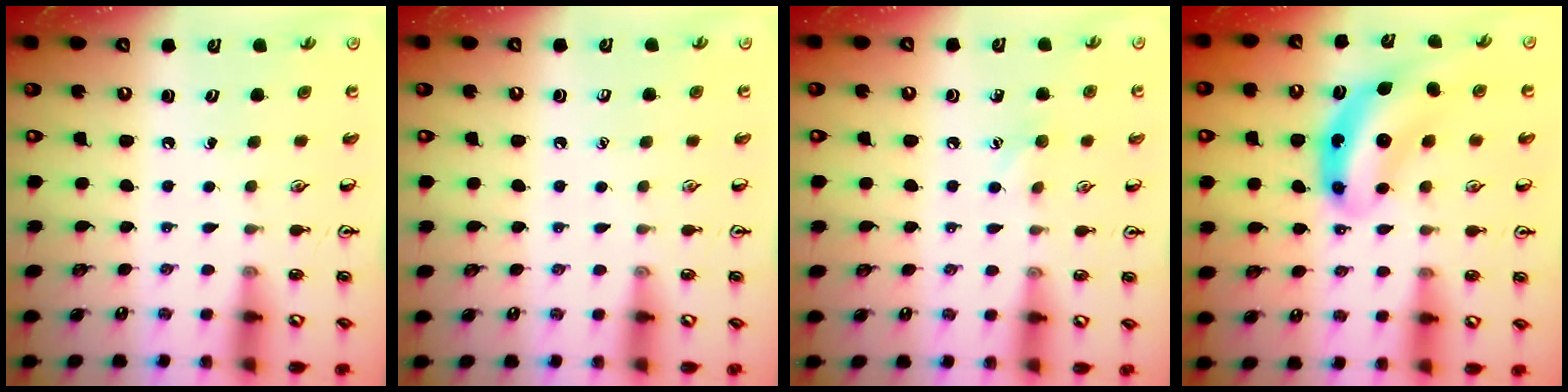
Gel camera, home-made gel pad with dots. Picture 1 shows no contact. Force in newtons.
{"total": 0.0}
{"total": 5.7, "press": 5.5, "slide": 1.5}
{"total": 8.8, "press": 8.4, "slide": 2.7}